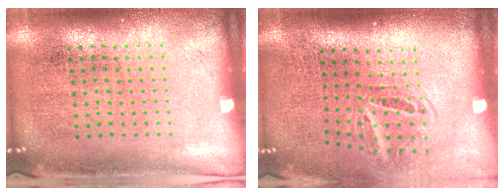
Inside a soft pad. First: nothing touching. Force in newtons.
{"total": 1.9, "press": 1.2, "slide": 1.5}